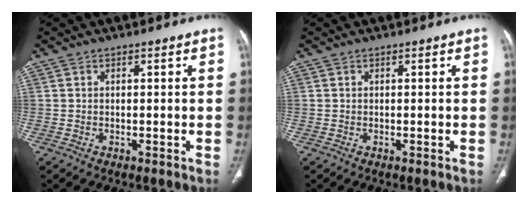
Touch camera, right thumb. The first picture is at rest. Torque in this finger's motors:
{"motor_torque": [0.00, 0.00, 0.21, 0.20, 0.00]}